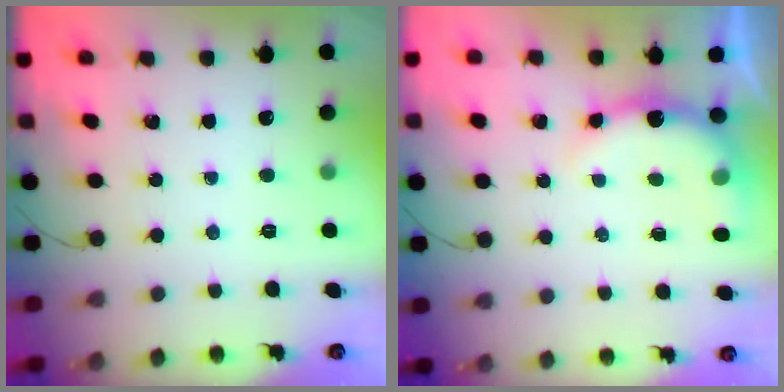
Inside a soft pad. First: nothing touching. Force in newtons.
{"total": 8.8, "press": 8.7, "slide": 1.0}